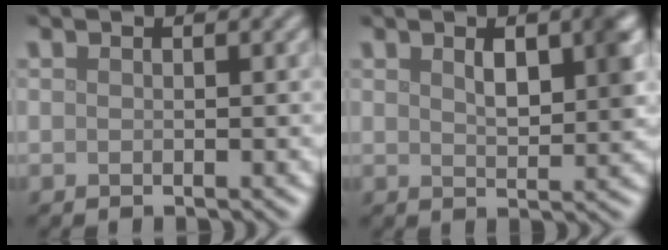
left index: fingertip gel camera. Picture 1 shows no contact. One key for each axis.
{"total": 4.3, "fx": 1.4, "fy": 1.7, "fz": 3.7, "tx": -0.054, "ty": 0.006, "tz": 0.023}